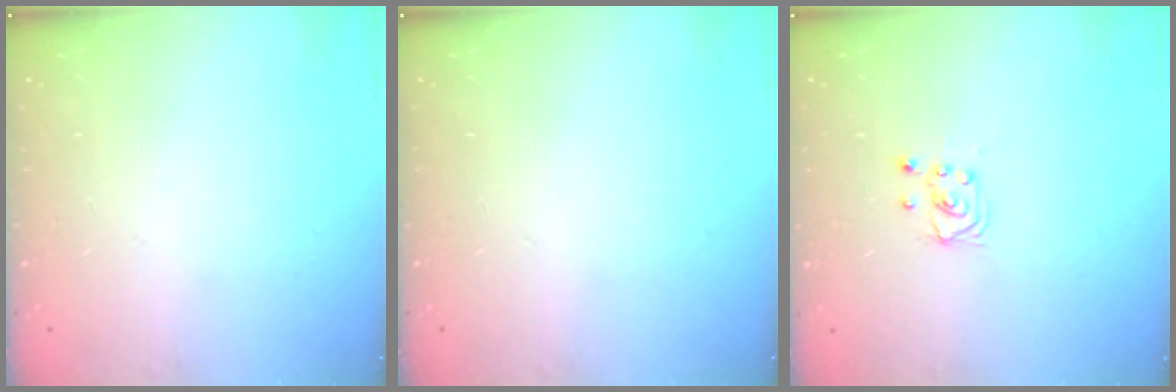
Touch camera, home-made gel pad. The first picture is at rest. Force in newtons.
{"total": 0.0}
{"total": 2.0, "press": 2.0, "slide": 0.2}